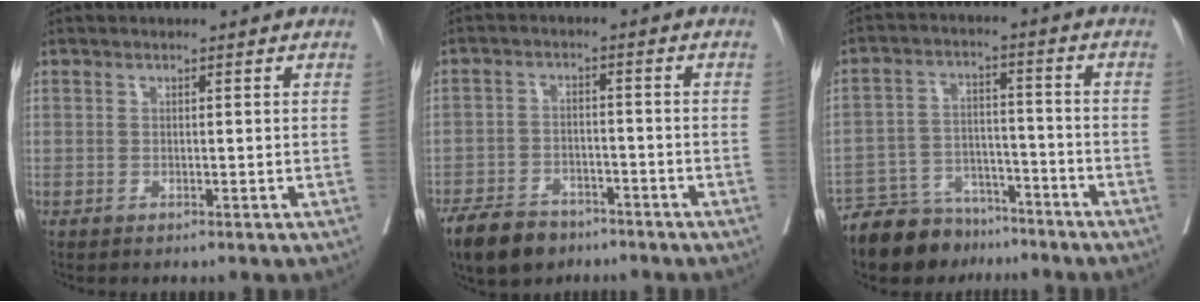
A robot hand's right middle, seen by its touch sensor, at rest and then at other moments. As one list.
[{"total": 8.1, "force": [-6.2, 4.1, 3.2], "torque": [-0.056, -0.004, -0.107]}, {"total": 10.7, "force": [-9.4, 4.7, 2.1], "torque": [-0.026, 0.020, -0.156]}]